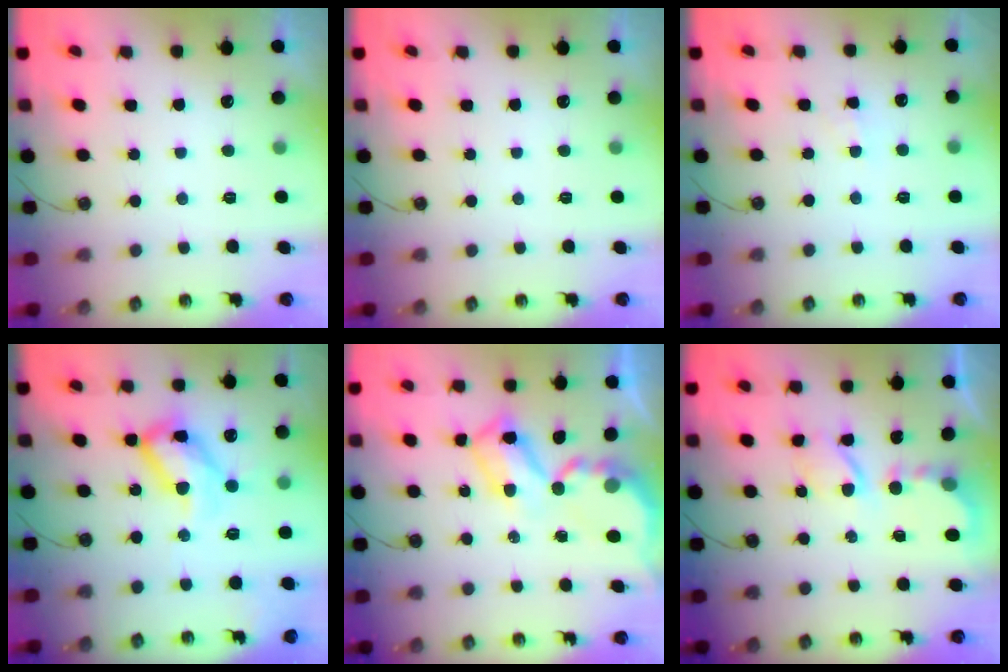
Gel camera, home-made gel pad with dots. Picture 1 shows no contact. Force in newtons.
{"total": 0.0}
{"total": 3.0, "press": 2.9, "slide": 0.5}
{"total": 18.4, "press": 18.3, "slide": 1.7}
{"total": 8.2, "press": 8.2, "slide": 0.7}
{"total": 6.1, "press": 6.0, "slide": 0.6}